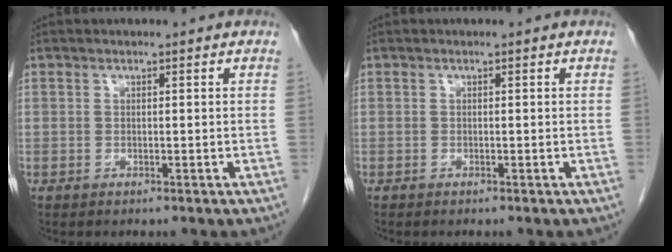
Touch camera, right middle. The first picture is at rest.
{"total": 0.0}